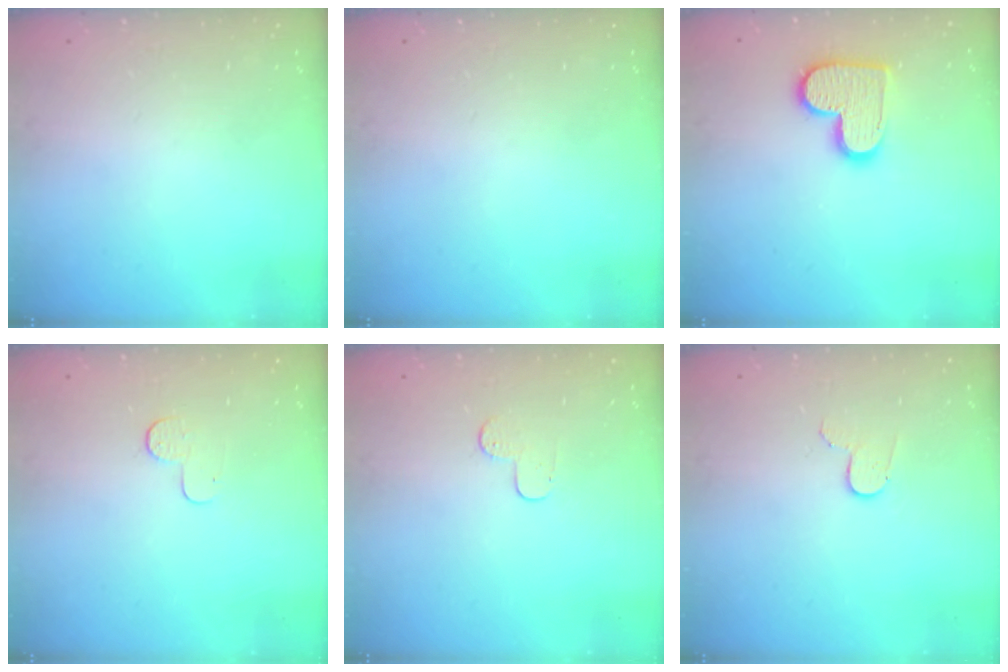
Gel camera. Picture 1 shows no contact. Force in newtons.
{"total": 0.0}
{"total": 12.8, "press": 12.8, "slide": 0.9}
{"total": 4.9, "press": 4.8, "slide": 0.5}
{"total": 3.7, "press": 3.7, "slide": 0.4}
{"total": 3.8, "press": 3.8, "slide": 0.3}